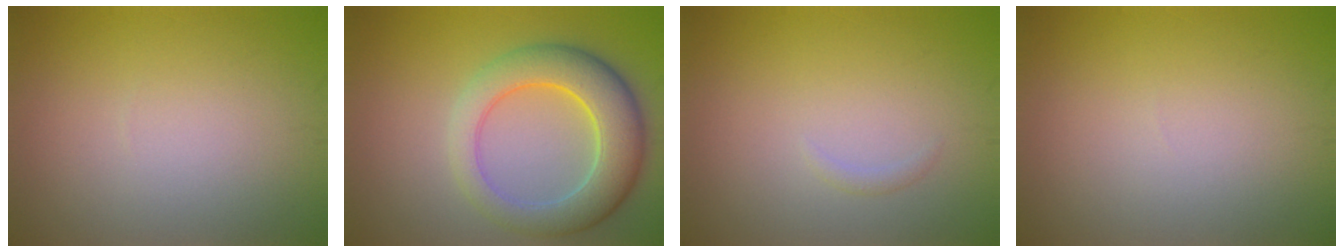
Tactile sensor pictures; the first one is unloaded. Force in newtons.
{"total": 7.0, "press": 7.0, "slide": 0.3}
{"total": 0.6, "press": 0.6, "slide": 0.1}
{"total": 0.0}